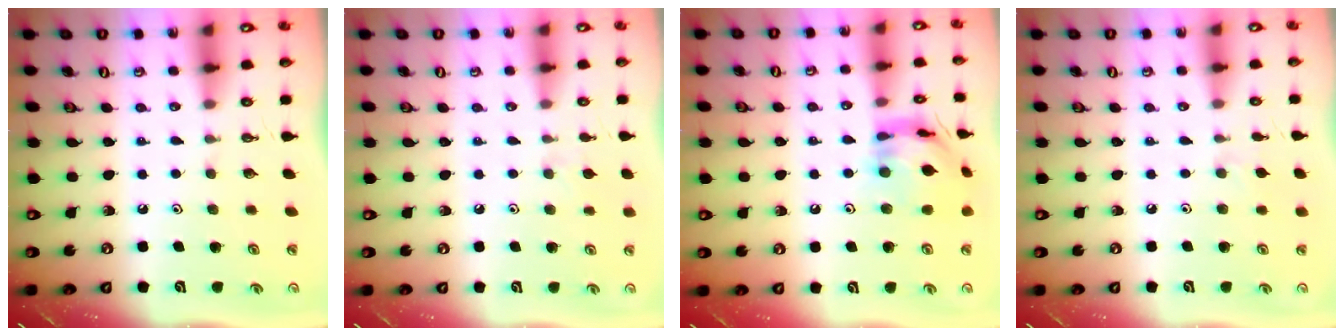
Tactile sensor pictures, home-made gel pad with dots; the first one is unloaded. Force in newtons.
{"total": 4.5, "press": 4.4, "slide": 0.7}
{"total": 14.1, "press": 14.0, "slide": 1.4}
{"total": 5.1, "press": 5.0, "slide": 0.7}